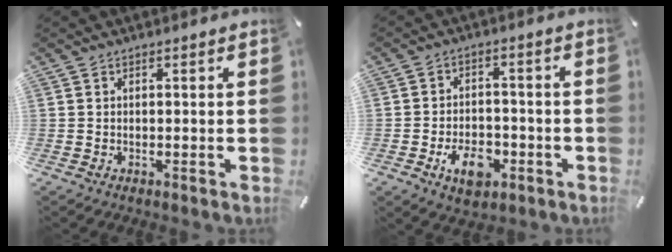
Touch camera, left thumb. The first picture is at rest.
{"total": 8.2, "force": [-3.6, 5.4, 5.1], "torque": [-0.086, 0.012, -0.066]}